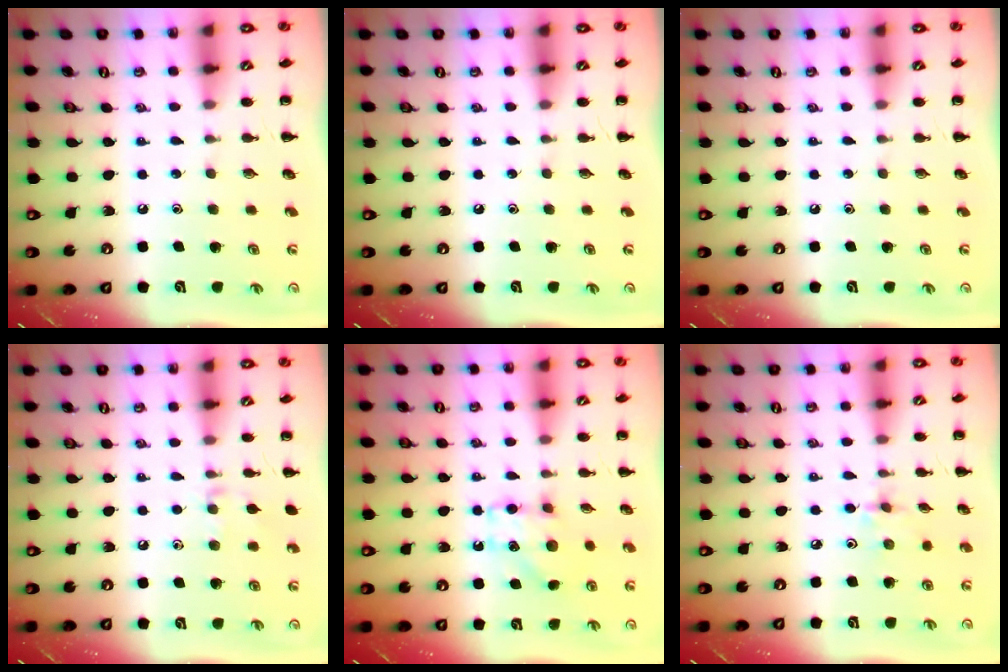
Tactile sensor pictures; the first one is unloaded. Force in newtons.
{"total": 0.0}
{"total": 0.0}
{"total": 6.9, "press": 6.7, "slide": 1.8}
{"total": 8.0, "press": 7.9, "slide": 1.1}
{"total": 2.2, "press": 2.1, "slide": 0.6}